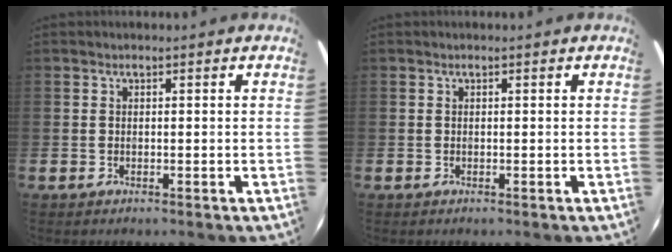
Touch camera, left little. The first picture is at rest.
{"total": 0.0}